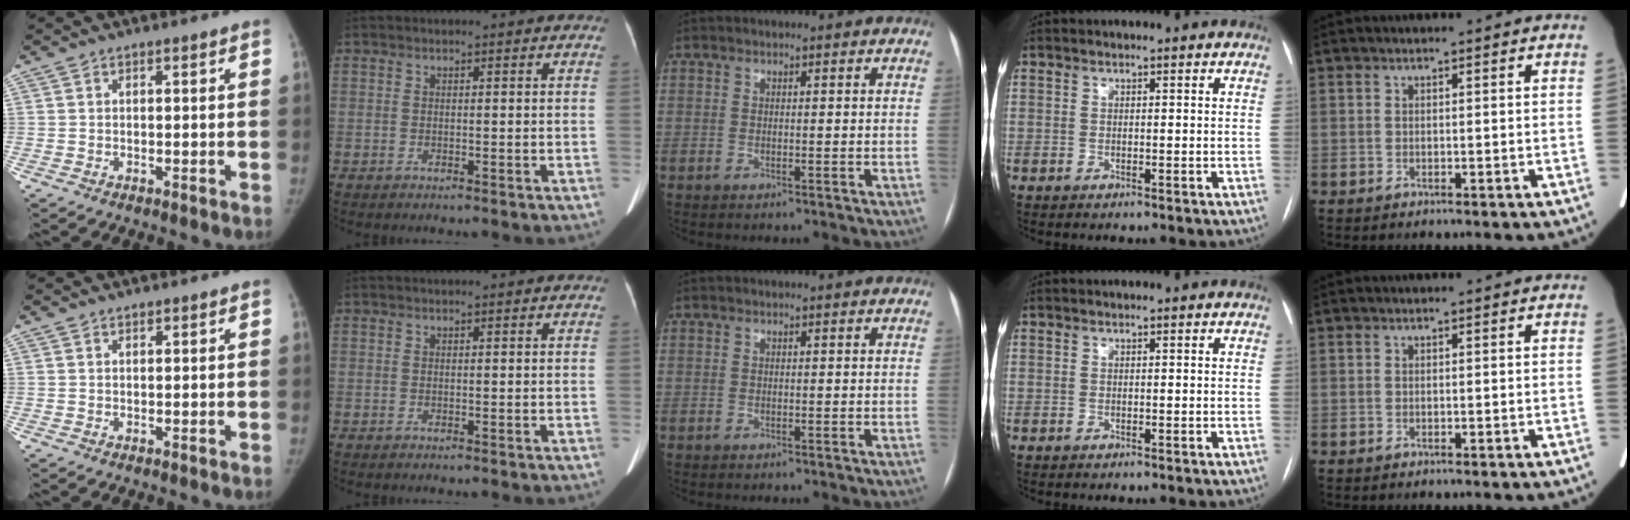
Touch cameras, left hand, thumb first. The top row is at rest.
{"thumb": {"total": 0.6, "force": [0.6, 0.2, 0.2], "torque": [-0.004, -0.004, 0.010]}, "index": {"total": 0.9, "force": [0.8, 0.1, 0.3], "torque": [-0.010, 0.008, 0.010]}}